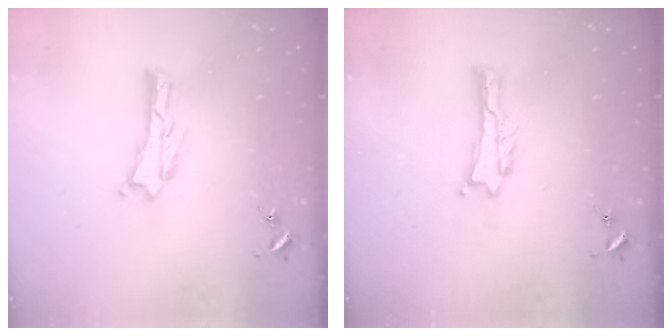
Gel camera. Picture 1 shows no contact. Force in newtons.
{"total": 0.0}